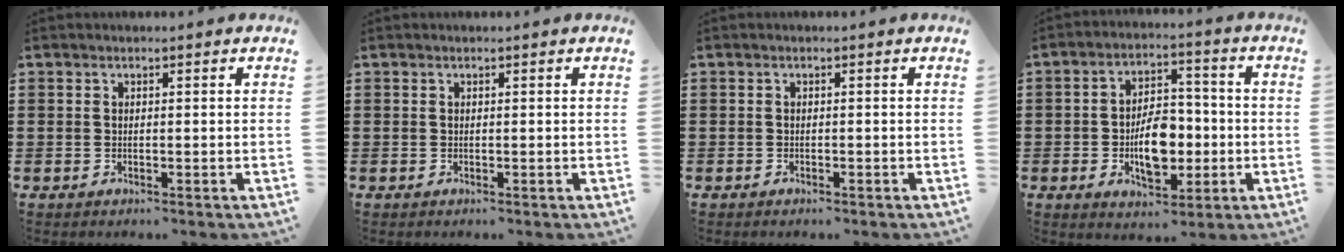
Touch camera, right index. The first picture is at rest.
{"total": 0.0}
{"total": 0.6, "force": [-0.5, 0.2, 0.1], "torque": [-0.004, 0.000, -0.011]}
{"total": 8.2, "force": [-1.6, 4.7, 6.5], "torque": [-0.088, 0.001, -0.034]}